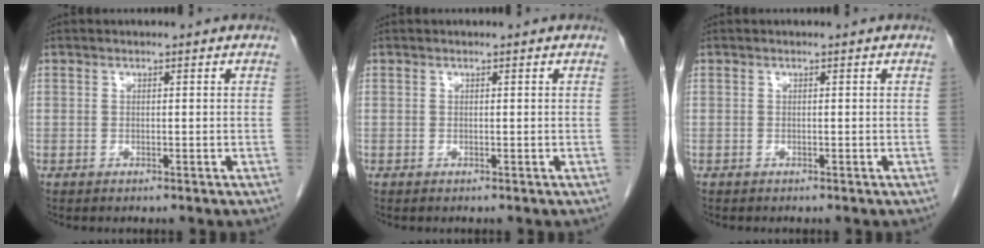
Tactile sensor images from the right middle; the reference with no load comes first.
{"total": 0.0}
{"total": 0.0}